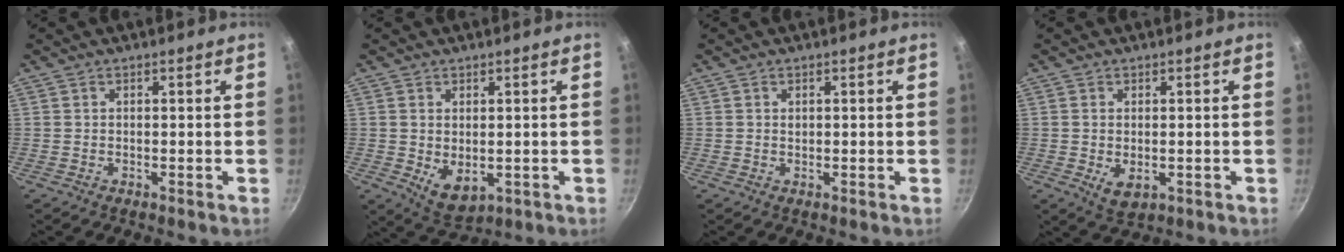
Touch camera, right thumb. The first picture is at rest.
{"total": 5.9, "force": [-0.3, 3.7, 4.6], "torque": [-0.070, -0.020, 0.010]}
{"total": 0.5, "force": [0.2, 0.4, 0.3], "torque": [-0.003, -0.001, 0.005]}
{"total": 4.1, "force": [-0.6, 2.5, 3.2], "torque": [-0.052, -0.015, -0.004]}